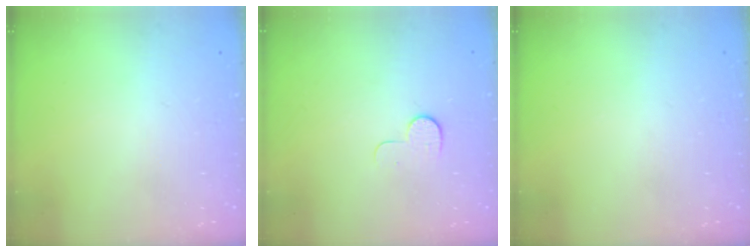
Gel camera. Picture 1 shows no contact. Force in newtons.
{"total": 7.6, "press": 7.5, "slide": 0.7}
{"total": 0.0}